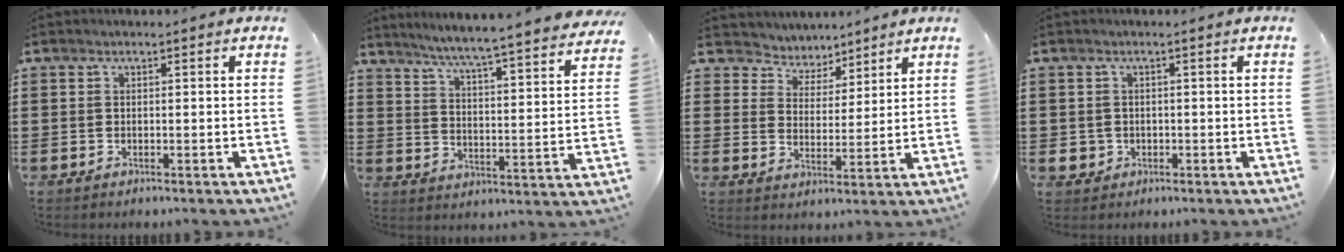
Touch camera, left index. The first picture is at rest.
{"total": 5.2, "force": [4.8, -1.1, 1.7], "torque": [-0.057, -0.044, 0.072]}
{"total": 4.2, "force": [3.8, 1.7, -0.7], "torque": [-0.015, -0.020, 0.066]}
{"total": 1.5, "force": [-0.3, 1.4, 0.4], "torque": [-0.014, 0.003, -0.008]}